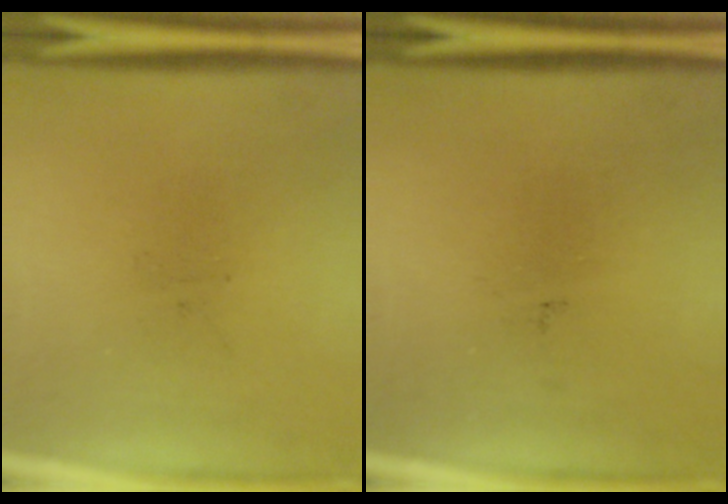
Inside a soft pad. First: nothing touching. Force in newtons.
{"total": 0.0}